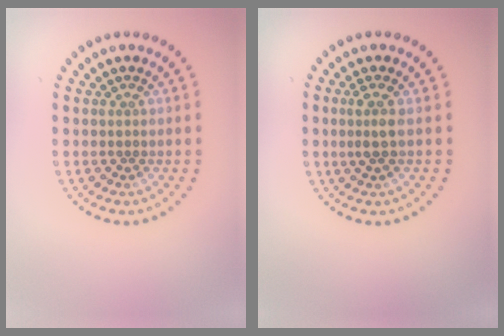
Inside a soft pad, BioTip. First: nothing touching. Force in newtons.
{"total": 1.6, "press": 1.3, "slide": 1.0}